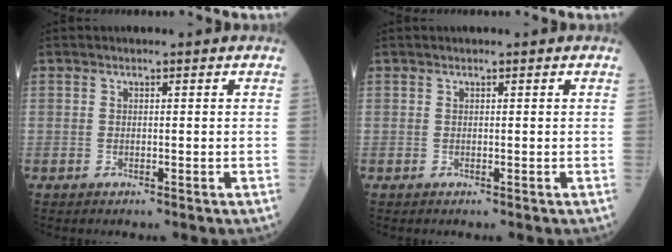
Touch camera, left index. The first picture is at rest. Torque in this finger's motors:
{"motor_torque": [-0.01, 0.01, 0.00, 0.00]}